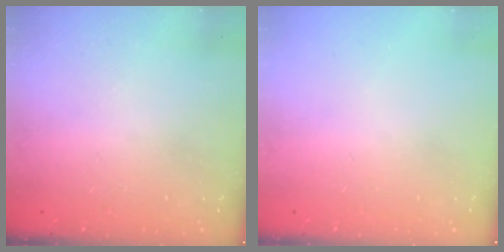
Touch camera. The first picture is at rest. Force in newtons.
{"total": 0.0}